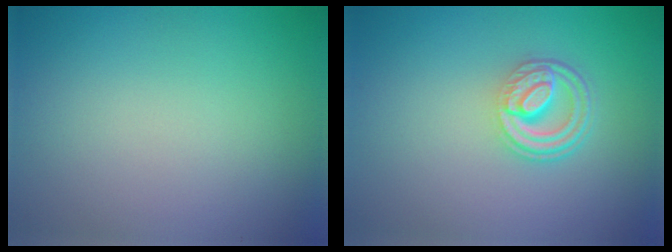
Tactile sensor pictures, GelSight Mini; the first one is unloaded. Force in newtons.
{"total": 4.2, "press": 3.1, "slide": 2.8}